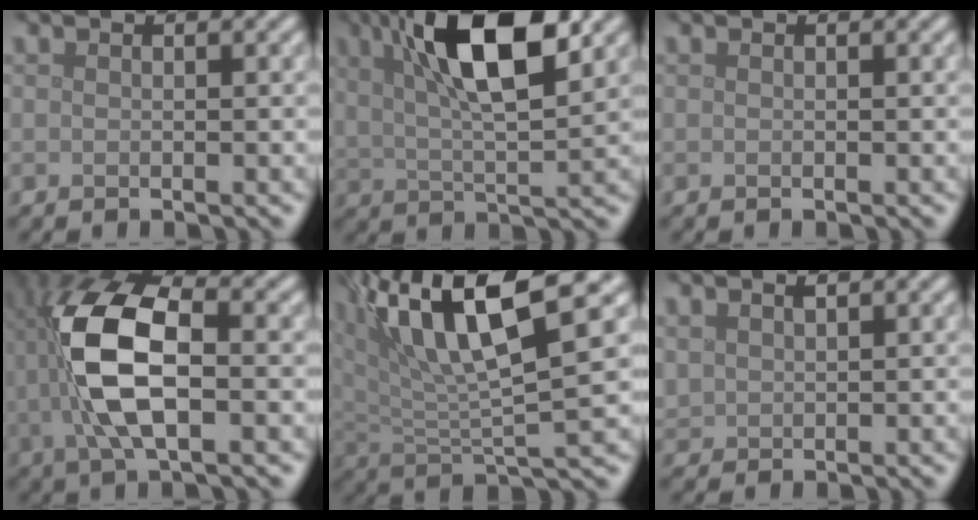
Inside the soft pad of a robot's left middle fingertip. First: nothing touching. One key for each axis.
{"total": 10.3, "fx": 4.3, "fy": 3.1, "fz": 8.9, "tx": -0.157, "ty": 0.014, "tz": 0.070}
{"total": 0.0}
{"total": 10.0, "fx": -0.4, "fy": 4.4, "fz": 9.0, "tx": -0.185, "ty": 0.011, "tz": -0.010}
{"total": 11.6, "fx": 5.7, "fy": 2.9, "fz": 9.6, "tx": -0.178, "ty": 0.017, "tz": 0.102}
{"total": 1.3, "fx": 0.9, "fy": 0.8, "fz": 0.5, "tx": -0.013, "ty": 0.001, "tz": 0.022}